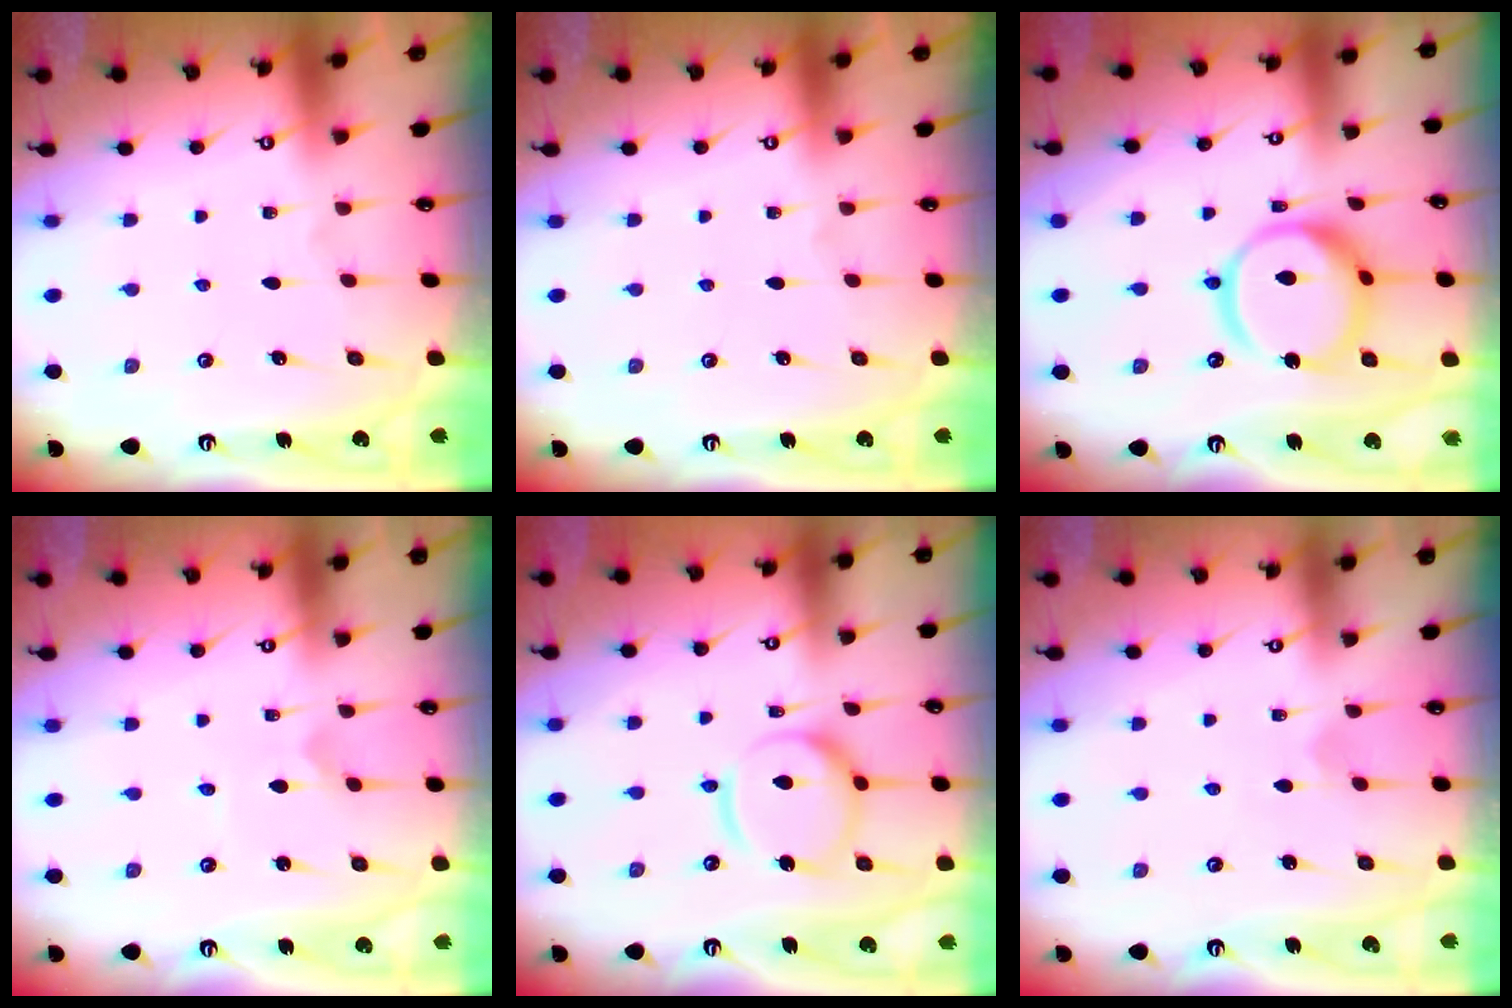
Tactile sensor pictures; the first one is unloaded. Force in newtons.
{"total": 0.0}
{"total": 15.8, "press": 15.7, "slide": 1.8}
{"total": 0.0}
{"total": 15.8, "press": 15.7, "slide": 1.5}
{"total": 2.7, "press": 2.7, "slide": 0.1}